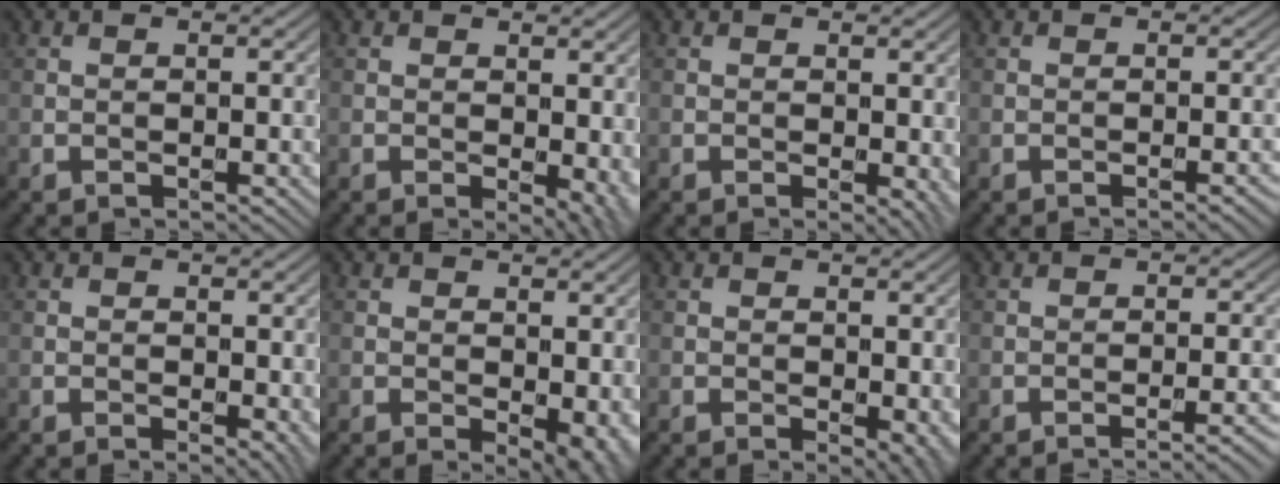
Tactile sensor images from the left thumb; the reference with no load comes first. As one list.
[{"total": 4.6, "force": [-0.3, 2.3, 4.0], "torque": [-0.048, -0.009, 0.001]}, {"total": 2.3, "force": [0.0, 1.1, 2.0], "torque": [-0.019, -0.006, 0.002]}, {"total": 1.1, "force": [-0.6, 0.1, 1.0], "torque": [-0.010, 0.002, -0.012]}, {"total": 2.4, "force": [-0.2, 1.3, 2.0], "torque": [-0.021, -0.008, 0.001]}, {"total": 4.8, "force": [-0.5, 2.5, 4.0], "torque": [-0.051, -0.013, -0.002]}, {"total": 3.6, "force": [-0.6, 2.0, 3.0], "torque": [-0.034, -0.010, -0.005]}, {"total": 3.2, "force": [-1.8, 0.6, 2.5], "torque": [-0.030, 0.010, -0.032]}]